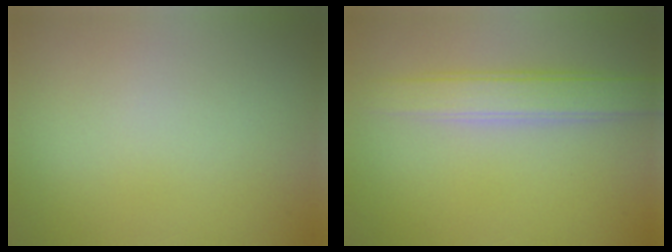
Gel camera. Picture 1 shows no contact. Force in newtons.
{"total": 3.5, "press": 3.5, "slide": 0.2}